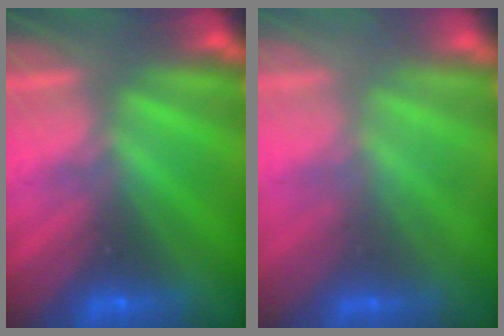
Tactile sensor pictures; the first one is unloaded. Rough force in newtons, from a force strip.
{"total": 2.3}